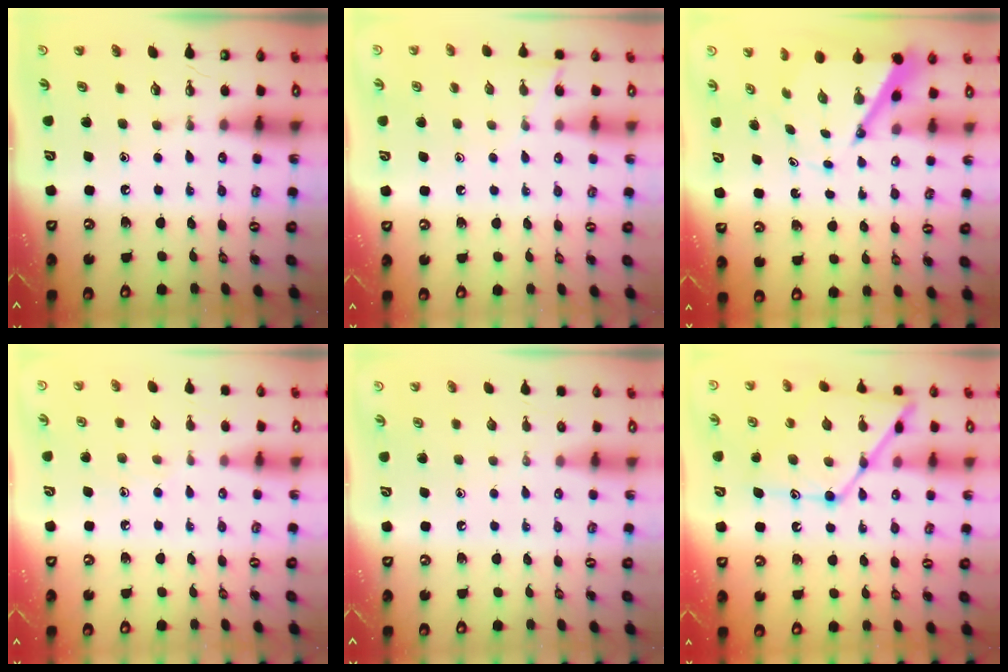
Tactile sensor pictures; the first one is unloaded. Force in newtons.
{"total": 5.7, "press": 5.7, "slide": 0.5}
{"total": 6.7, "press": 6.6, "slide": 0.5}
{"total": 6.1, "press": 6.1, "slide": 0.6}
{"total": 0.0}
{"total": 17.3, "press": 17.2, "slide": 1.4}